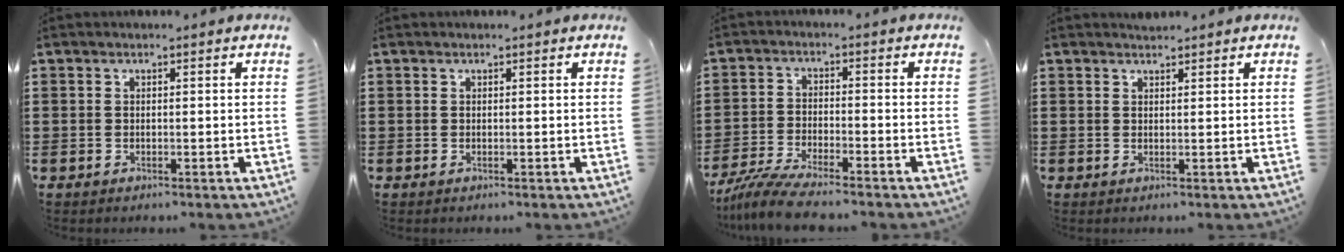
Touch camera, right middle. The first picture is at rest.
{"total": 0.0}
{"total": 5.7, "force": [-5.3, 0.0, 2.2], "torque": [-0.063, -0.021, -0.107]}
{"total": 1.0, "force": [1.0, 0.1, -0.2], "torque": [0.001, -0.001, 0.020]}